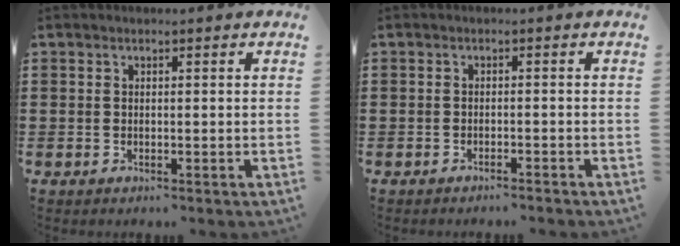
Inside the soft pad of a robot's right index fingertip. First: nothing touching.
{"total": 1.0, "force": [-0.9, -0.2, 0.2], "torque": [-0.005, 0.001, -0.018]}